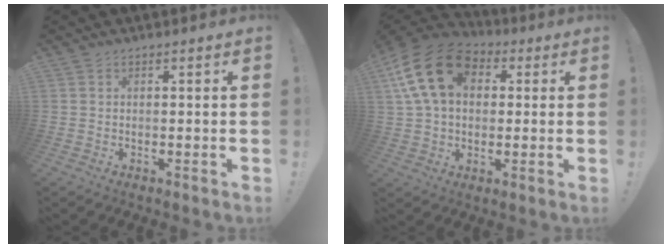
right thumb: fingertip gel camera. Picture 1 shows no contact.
{"total": 18.3, "force": [5.4, 12.7, 12.0], "torque": [-0.222, 0.002, 0.102]}